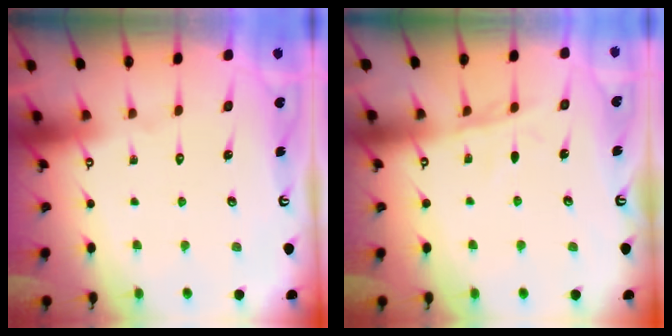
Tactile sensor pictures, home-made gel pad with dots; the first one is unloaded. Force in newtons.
{"total": 6.4, "press": 6.4, "slide": 0.6}